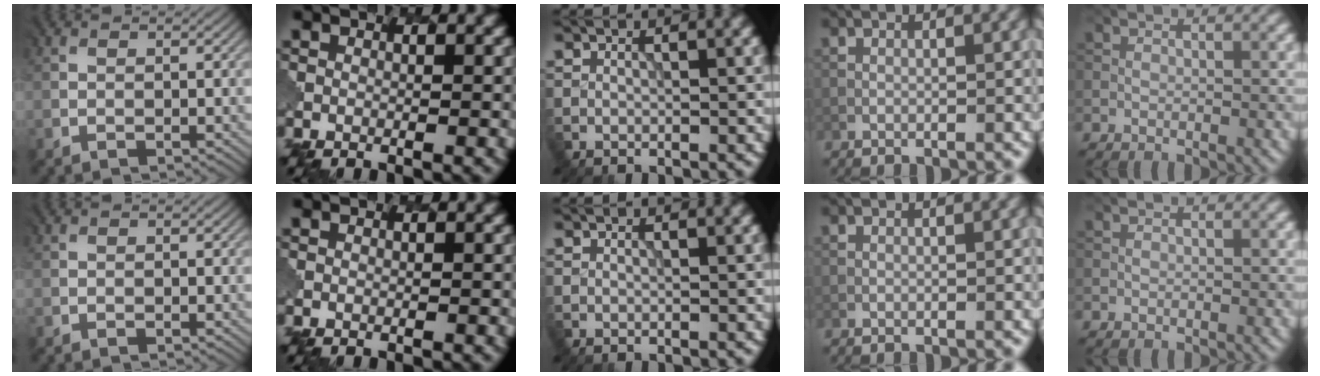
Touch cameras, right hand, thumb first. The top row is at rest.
{}